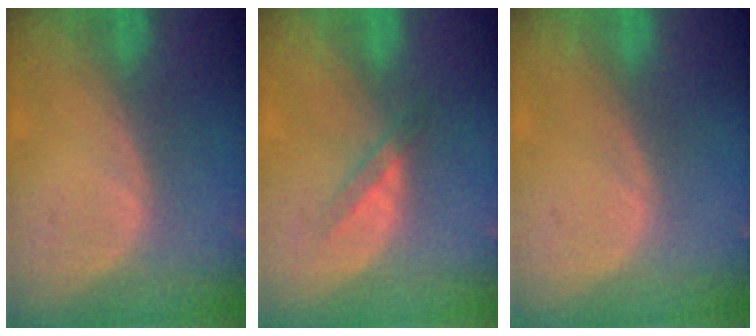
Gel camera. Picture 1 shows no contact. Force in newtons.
{"total": 2.4, "press": 2.2, "slide": 1.1}
{"total": 0.0}